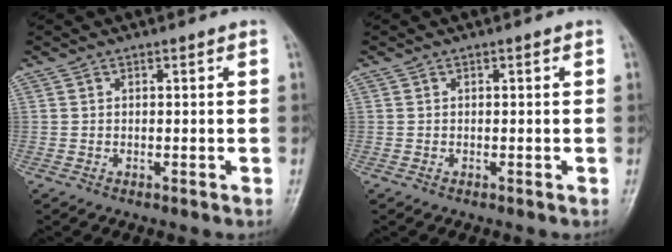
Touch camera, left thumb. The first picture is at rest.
{"total": 0.0}